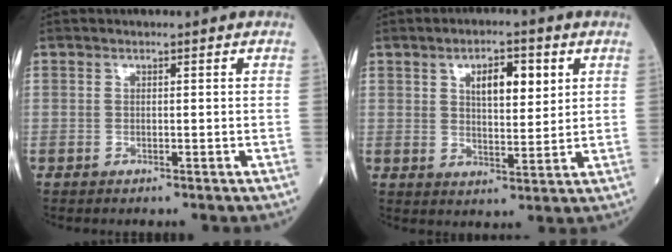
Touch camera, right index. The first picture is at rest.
{"total": 6.7, "force": [2.7, 2.5, 5.6], "torque": [-0.096, 0.005, 0.047]}